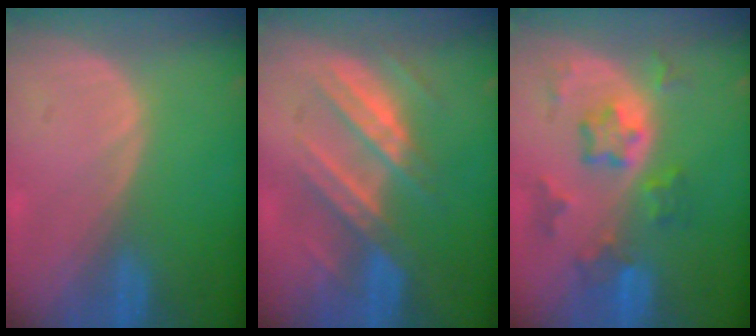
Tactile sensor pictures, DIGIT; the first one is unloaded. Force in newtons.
{"total": 7.4, "press": 7.3, "slide": 1.0}
{"total": 7.4, "press": 6.6, "slide": 3.4}